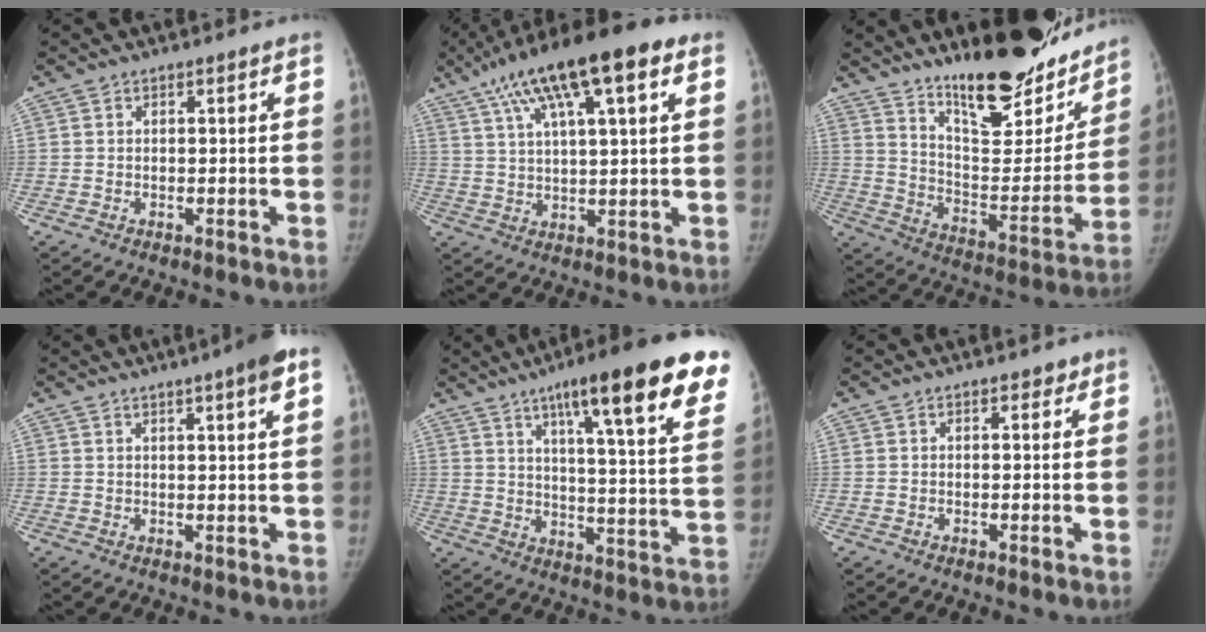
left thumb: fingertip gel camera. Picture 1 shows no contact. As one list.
[{"total": 19.0, "force": [9.2, 5.3, 15.8], "torque": [-0.258, 0.014, 0.149]}, {"total": 25.4, "force": [19.8, 7.9, 13.8], "torque": [-0.156, -0.117, 0.293]}, {"total": 6.0, "force": [3.3, 0.2, 5.0], "torque": [-0.065, -0.001, 0.043]}, {"total": 26.1, "force": [15.7, 4.4, 20.3], "torque": [-0.270, -0.041, 0.216]}, {"total": 1.6, "force": [1.0, 0.9, 0.9], "torque": [0.002, -0.002, 0.009]}]